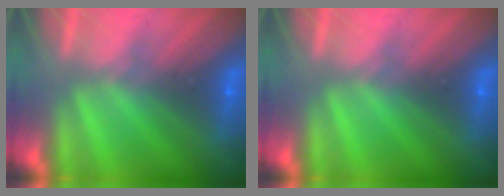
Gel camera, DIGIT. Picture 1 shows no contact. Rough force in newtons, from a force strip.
{"total": 0.0}